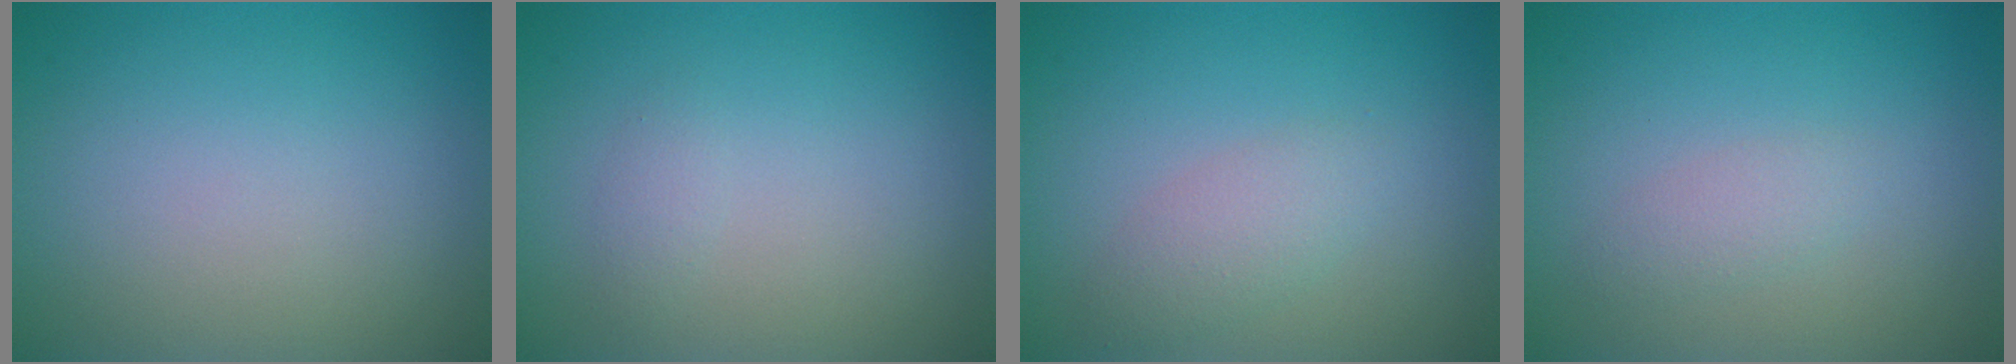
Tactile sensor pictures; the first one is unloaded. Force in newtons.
{"total": 0.8, "press": 0.8, "slide": 0.1}
{"total": 2.1, "press": 2.1, "slide": 0.1}
{"total": 1.3, "press": 1.3, "slide": 0.1}